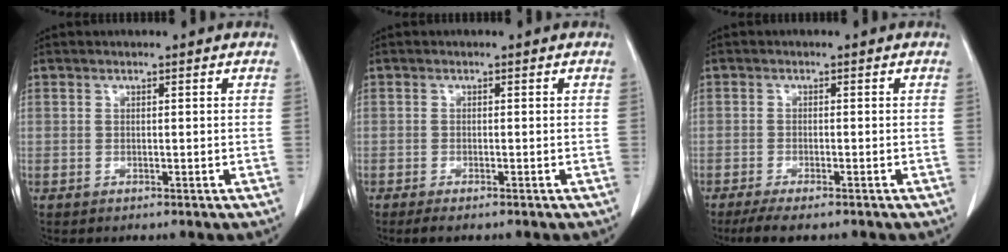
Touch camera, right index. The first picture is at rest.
{"total": 2.4, "force": [-1.9, 0.4, 1.5], "torque": [-0.022, -0.007, -0.025]}
{"total": 5.8, "force": [-4.6, 1.0, 3.3], "torque": [-0.050, -0.012, -0.071]}